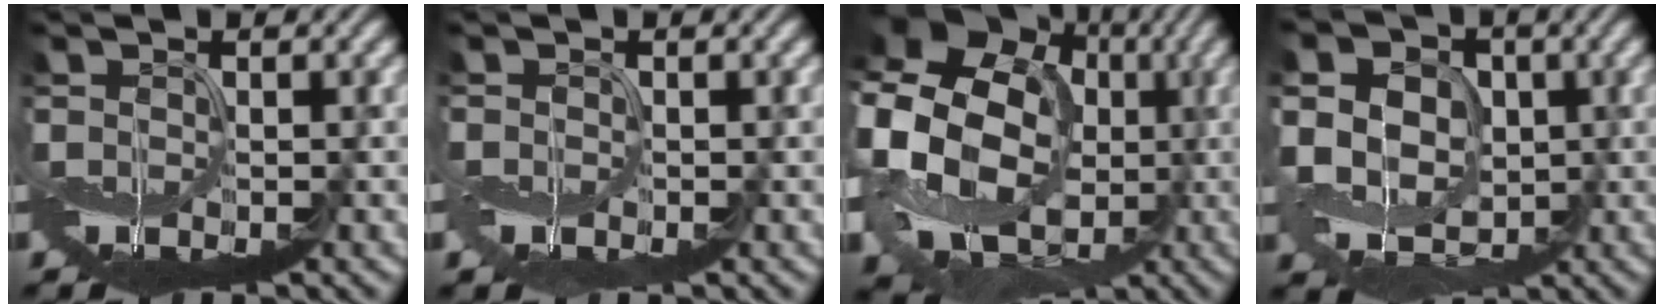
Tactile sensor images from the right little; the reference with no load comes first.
{"total": 1.3, "force": [-0.6, 1.0, 0.5], "torque": [-0.016, -0.007, -0.013]}
{"total": 18.5, "force": [0.6, 15.4, 10.2], "torque": [-0.221, 0.005, -0.002]}
{"total": 12.0, "force": [2.2, 9.7, 6.8], "torque": [-0.140, 0.025, 0.027]}